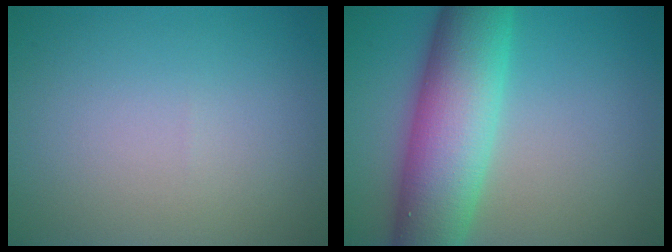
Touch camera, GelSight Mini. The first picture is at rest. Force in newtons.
{"total": 10.4, "press": 10.4, "slide": 0.2}